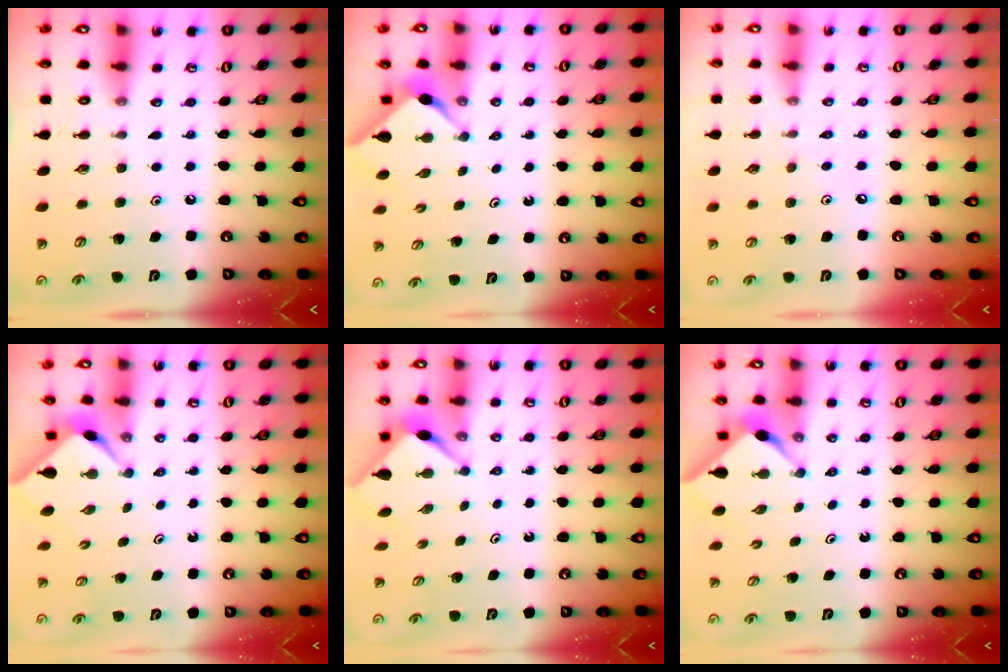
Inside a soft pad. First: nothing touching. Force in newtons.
{"total": 3.1, "press": 3.1, "slide": 0.4}
{"total": 2.8, "press": 2.8, "slide": 0.5}
{"total": 2.3, "press": 2.3, "slide": 0.3}
{"total": 3.1, "press": 3.1, "slide": 0.3}
{"total": 3.0, "press": 3.0, "slide": 0.4}